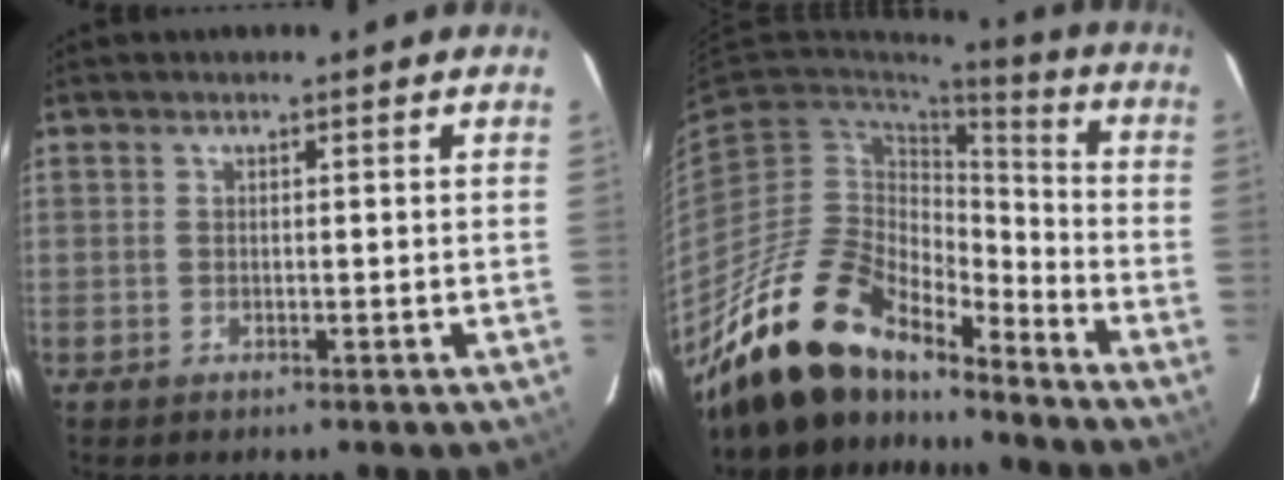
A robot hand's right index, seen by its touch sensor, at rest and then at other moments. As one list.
[{"total": 18.9, "force": [-15.9, 7.0, 7.6], "torque": [-0.142, 0.013, -0.280]}]